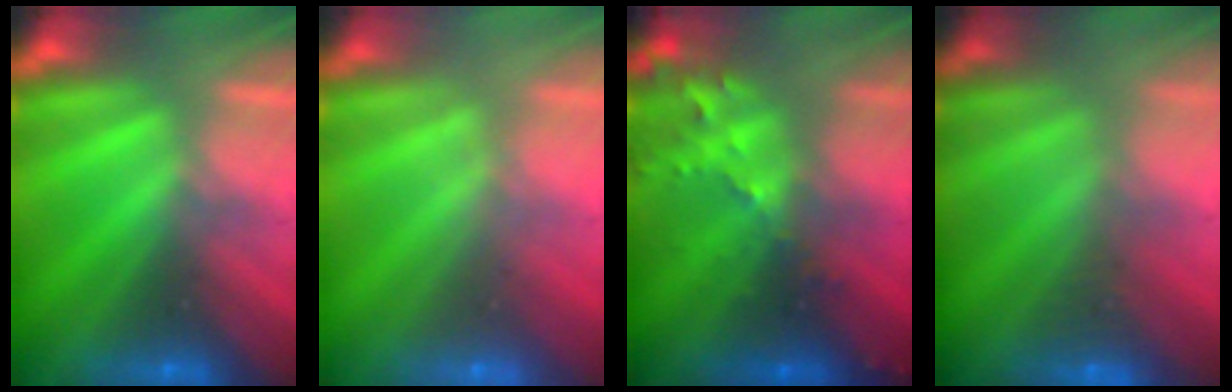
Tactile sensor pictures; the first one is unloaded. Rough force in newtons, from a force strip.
{"total": 1.9}
{"total": 6.7}
{"total": 2.5}